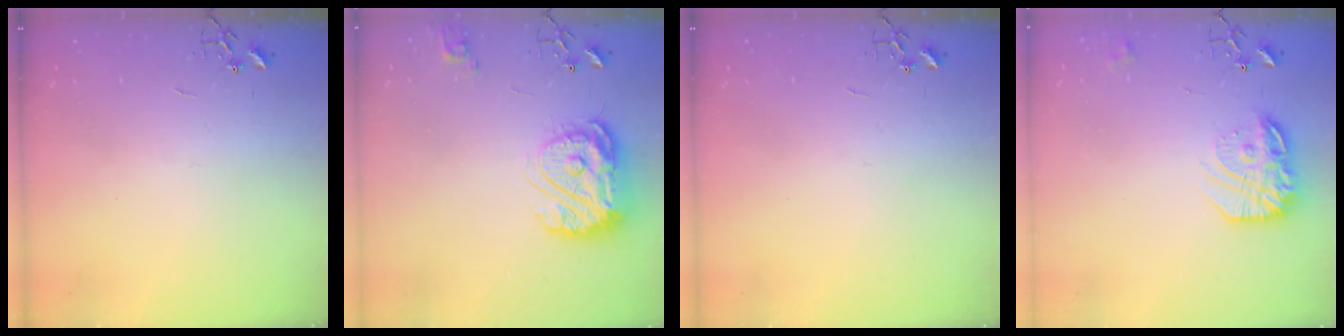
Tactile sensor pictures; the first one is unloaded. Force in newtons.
{"total": 17.3, "press": 17.2, "slide": 1.9}
{"total": 0.0}
{"total": 17.3, "press": 17.2, "slide": 1.2}